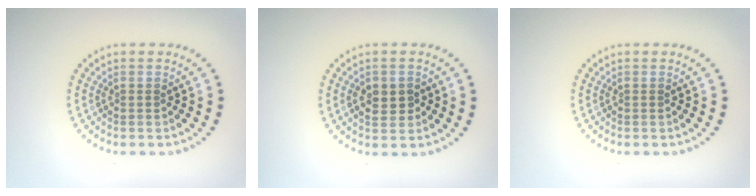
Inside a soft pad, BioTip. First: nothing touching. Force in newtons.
{"total": 2.3, "press": 2.3, "slide": 0.3}
{"total": 0.0}